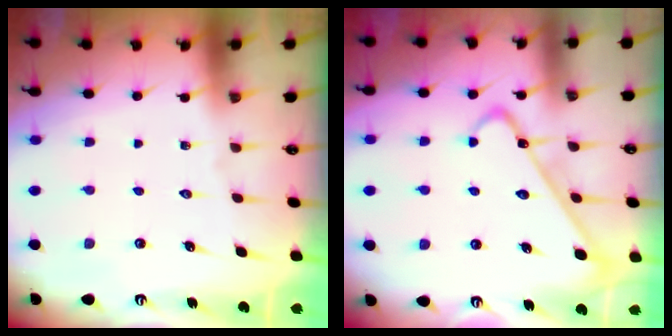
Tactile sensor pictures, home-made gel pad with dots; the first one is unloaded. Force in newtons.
{"total": 9.8, "press": 9.8, "slide": 0.8}